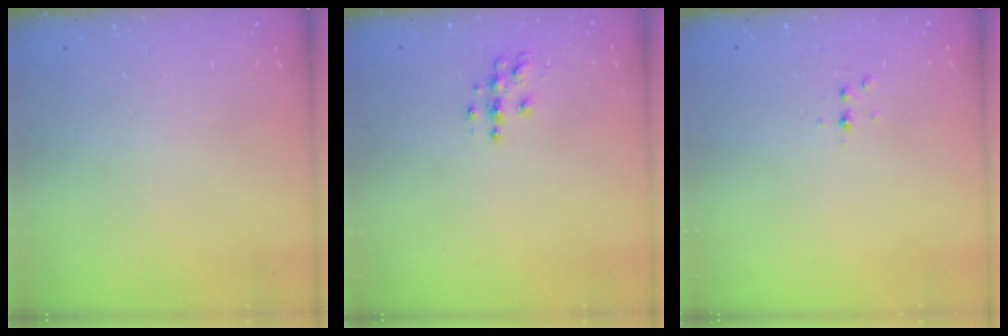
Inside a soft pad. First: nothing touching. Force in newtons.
{"total": 5.8, "press": 5.8, "slide": 0.2}
{"total": 4.0, "press": 3.6, "slide": 1.8}